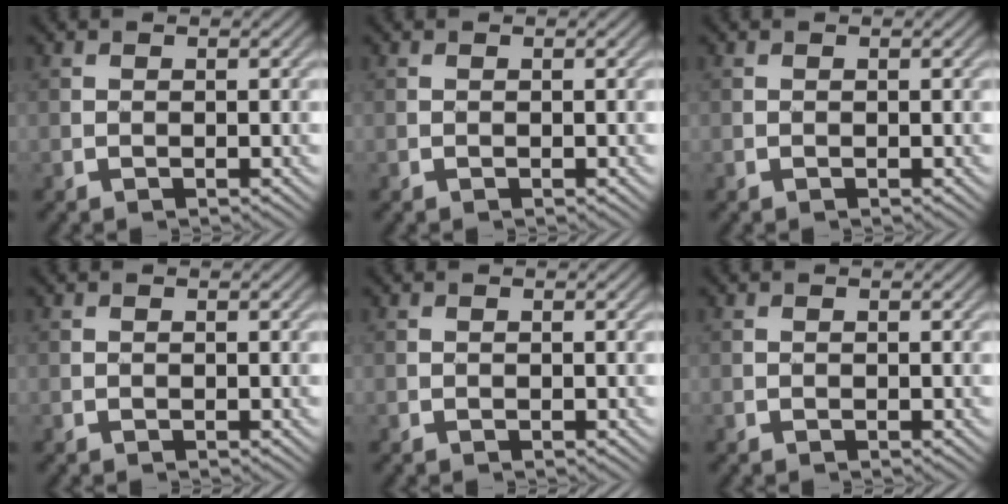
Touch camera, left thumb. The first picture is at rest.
{"total": 0.0}
{"total": 0.0}
{"total": 0.0}
{"total": 0.0}
{"total": 0.0}